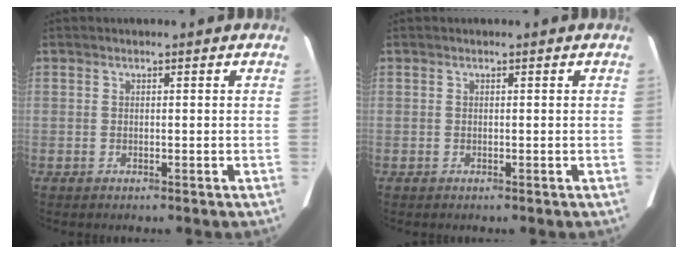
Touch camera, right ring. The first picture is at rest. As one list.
[{"total": 0.0}]